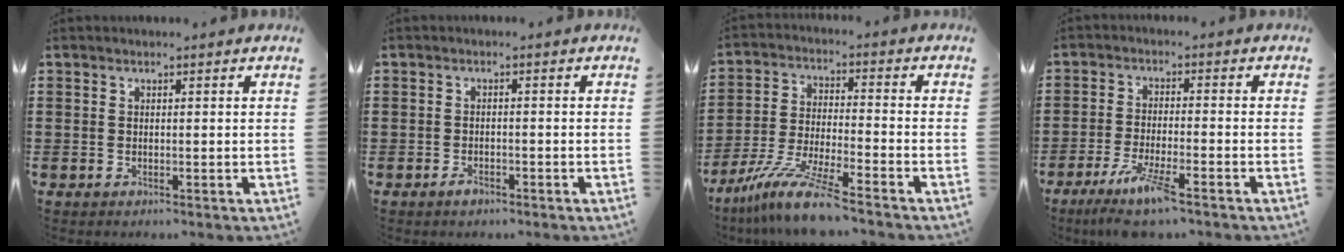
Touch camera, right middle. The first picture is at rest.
{"total": 1.5, "force": [-1.2, 0.6, 0.7], "torque": [-0.016, -0.004, -0.022]}
{"total": 10.5, "force": [-8.7, 0.1, 5.8], "torque": [-0.121, -0.002, -0.173]}
{"total": 6.6, "force": [-4.7, 0.5, 4.6], "torque": [-0.090, -0.015, -0.085]}